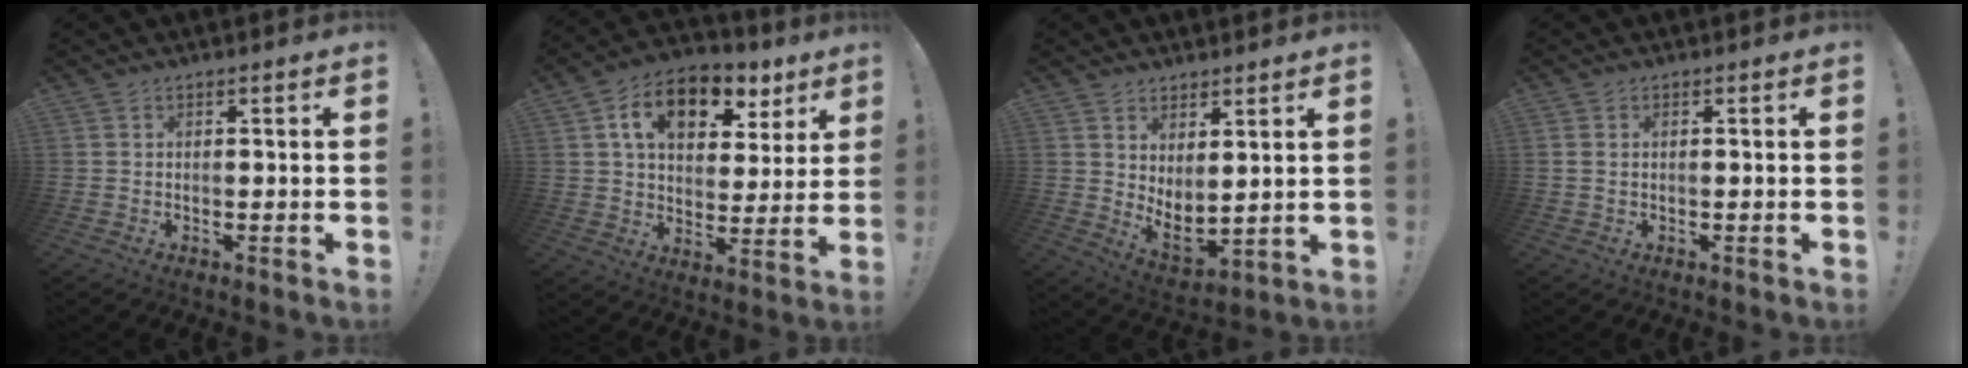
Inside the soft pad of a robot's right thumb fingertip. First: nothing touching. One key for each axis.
{"total": 14.6, "fx": 7.4, "fy": 9.0, "fz": 8.8, "tx": -0.140, "ty": -0.031, "tz": 0.131}
{"total": 5.6, "fx": 3.9, "fy": 2.0, "fz": 3.5, "tx": -0.051, "ty": -0.050, "tz": 0.077}
{"total": 0.9, "fx": 0.4, "fy": 0.4, "fz": 0.7, "tx": -0.024, "ty": 0.005, "tz": 0.010}